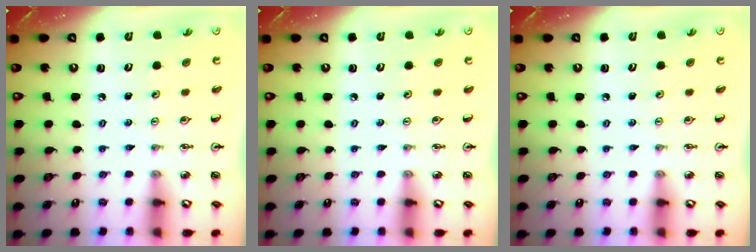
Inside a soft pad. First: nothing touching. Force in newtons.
{"total": 0.0}
{"total": 0.0}